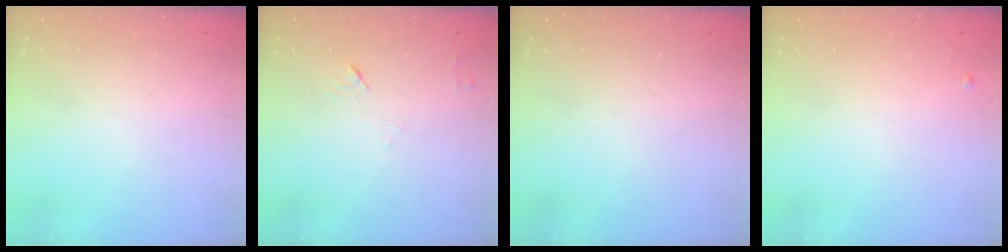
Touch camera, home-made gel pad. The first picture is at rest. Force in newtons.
{"total": 4.6, "press": 4.5, "slide": 0.6}
{"total": 0.0}
{"total": 2.4, "press": 2.4, "slide": 0.4}